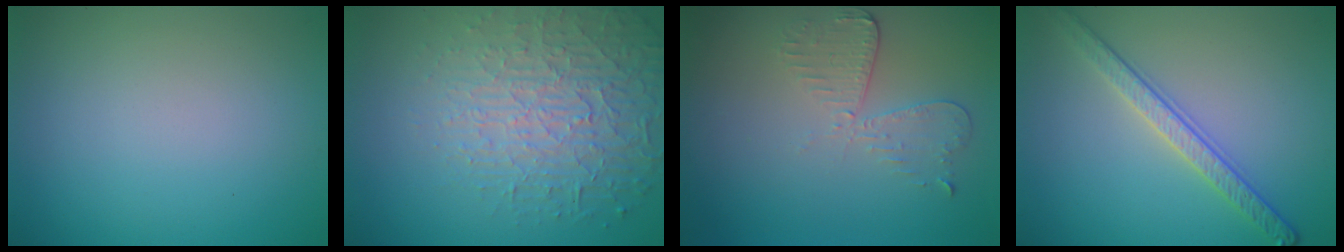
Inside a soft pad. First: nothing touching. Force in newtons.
{"total": 5.9, "press": 4.7, "slide": 3.5}
{"total": 2.9, "press": 2.6, "slide": 1.4}
{"total": 3.3, "press": 2.9, "slide": 1.5}